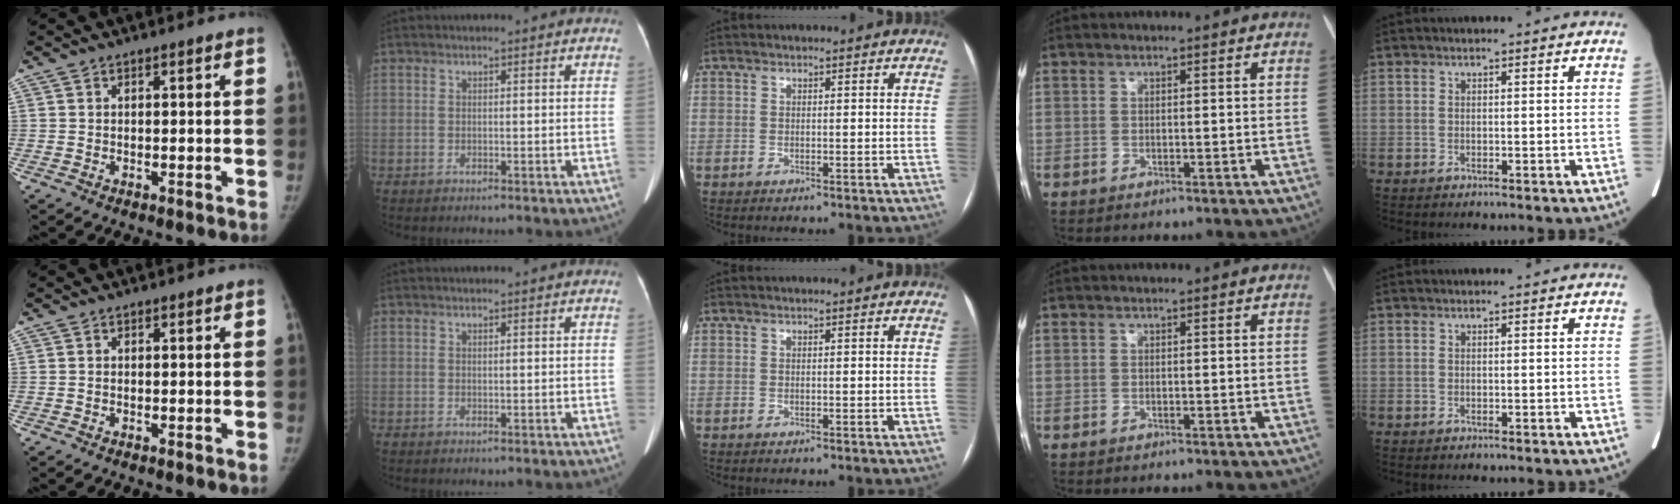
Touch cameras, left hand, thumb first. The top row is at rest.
{}